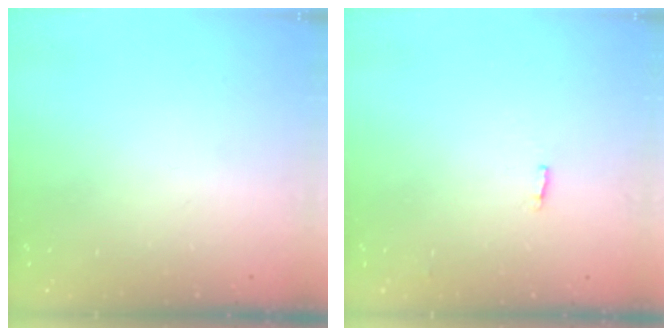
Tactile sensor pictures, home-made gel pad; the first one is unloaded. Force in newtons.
{"total": 2.2, "press": 2.1, "slide": 0.5}